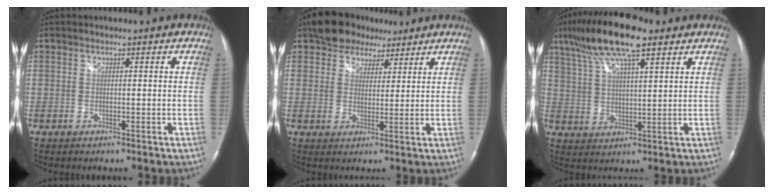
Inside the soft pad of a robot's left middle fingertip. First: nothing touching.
{"total": 7.1, "force": [5.2, 4.4, 2.0], "torque": [-0.030, 0.018, 0.088]}
{"total": 13.1, "force": [8.5, 2.5, 9.6], "torque": [-0.188, 0.024, 0.153]}